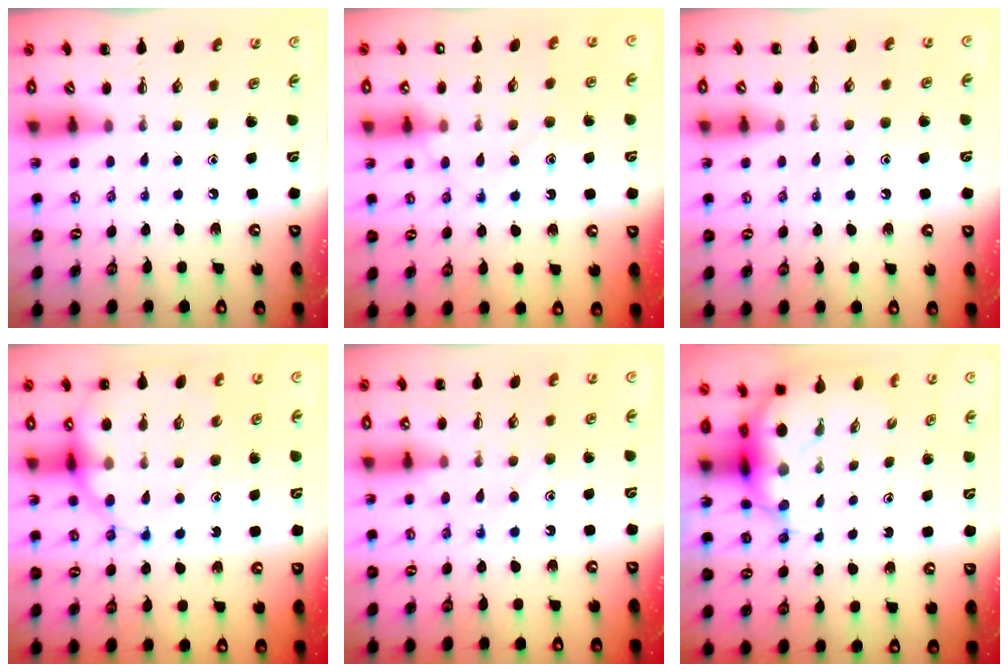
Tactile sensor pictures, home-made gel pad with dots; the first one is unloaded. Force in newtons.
{"total": 11.9, "press": 11.8, "slide": 0.6}
{"total": 6.4, "press": 6.3, "slide": 1.1}
{"total": 19.1, "press": 18.8, "slide": 3.2}
{"total": 10.6, "press": 10.5, "slide": 0.9}
{"total": 8.3, "press": 8.0, "slide": 2.3}